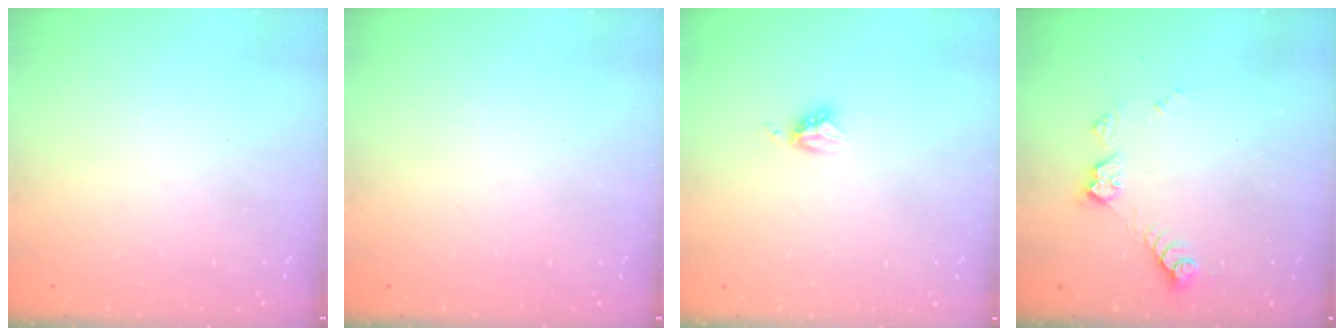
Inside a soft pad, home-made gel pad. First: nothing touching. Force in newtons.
{"total": 0.0}
{"total": 4.1, "press": 4.1, "slide": 0.5}
{"total": 7.1, "press": 7.0, "slide": 1.1}